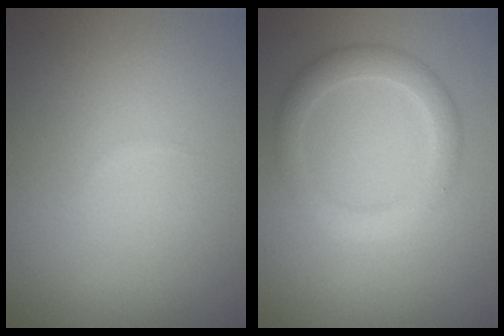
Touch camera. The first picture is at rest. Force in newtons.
{"total": 2.9, "press": 2.9, "slide": 0.2}